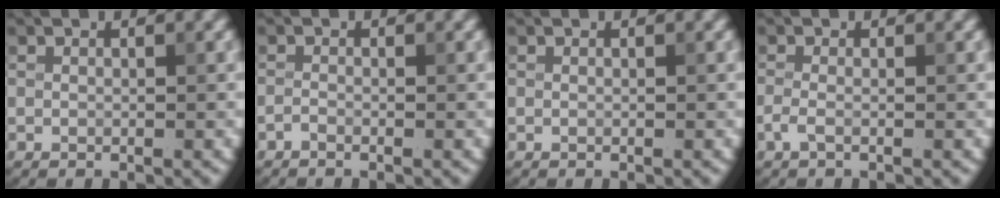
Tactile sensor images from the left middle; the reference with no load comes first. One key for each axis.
{"total": 0.6, "fx": -0.5, "fy": 0.1, "fz": 0.3, "tx": -0.006, "ty": -0.001, "tz": -0.013}
{"total": 0.0}
{"total": 1.1, "fx": -0.4, "fy": 0.4, "fz": 0.9, "tx": -0.024, "ty": -0.004, "tz": -0.012}